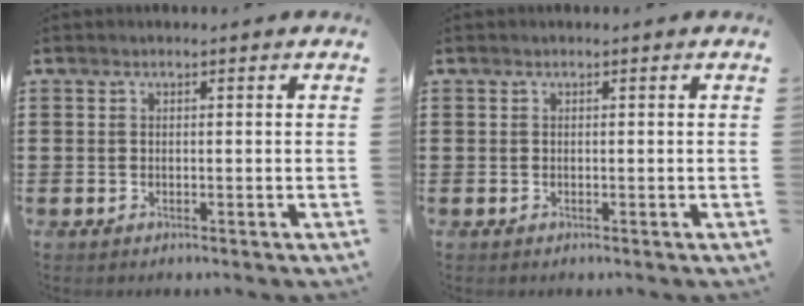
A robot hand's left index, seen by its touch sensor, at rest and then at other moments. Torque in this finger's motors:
{"motor_torque": [0.00, 0.00, 0.00, 0.00]}